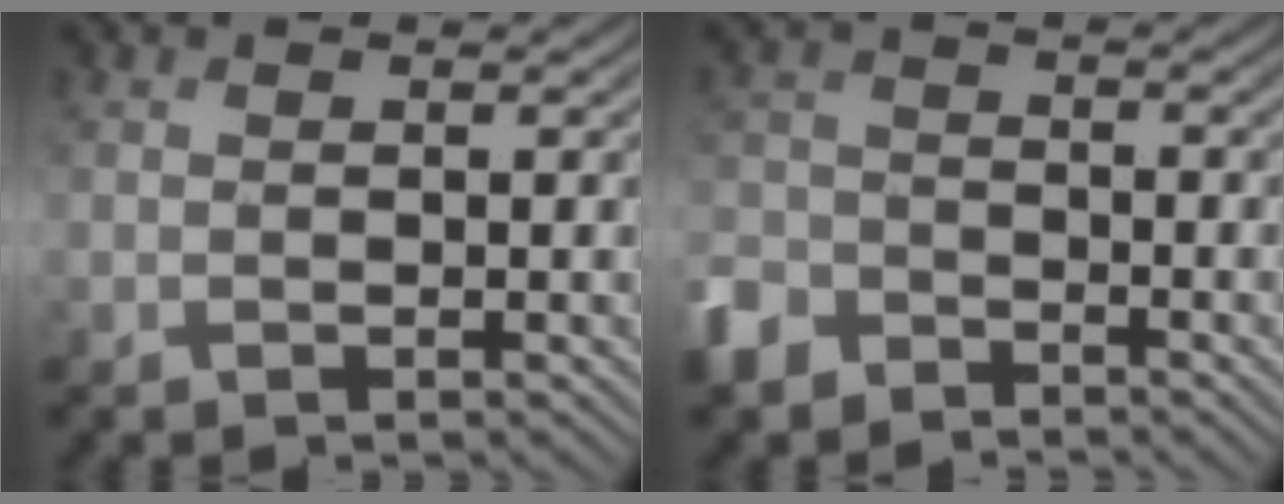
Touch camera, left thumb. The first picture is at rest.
{"total": 5.0, "force": [-4.2, 2.6, 0.8], "torque": [-0.023, -0.007, -0.094]}